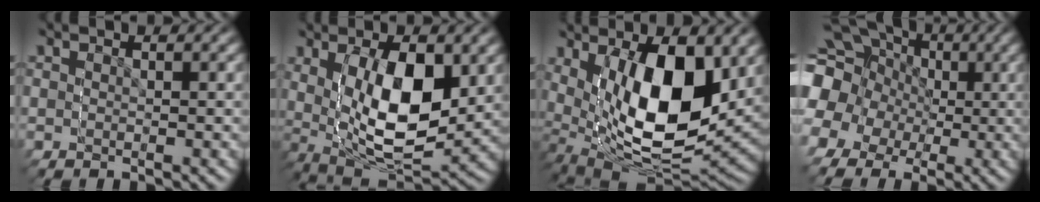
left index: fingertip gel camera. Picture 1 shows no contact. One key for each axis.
{"total": 9.3, "fx": 2.4, "fy": 6.6, "fz": 6.1, "tx": -0.140, "ty": -0.017, "tz": 0.042}
{"total": 13.4, "fx": 2.4, "fy": 9.6, "fz": 9.0, "tx": -0.193, "ty": -0.025, "tz": 0.044}
{"total": 17.0, "fx": 2.2, "fy": 14.7, "fz": 8.1, "tx": -0.151, "ty": -0.016, "tz": 0.018}